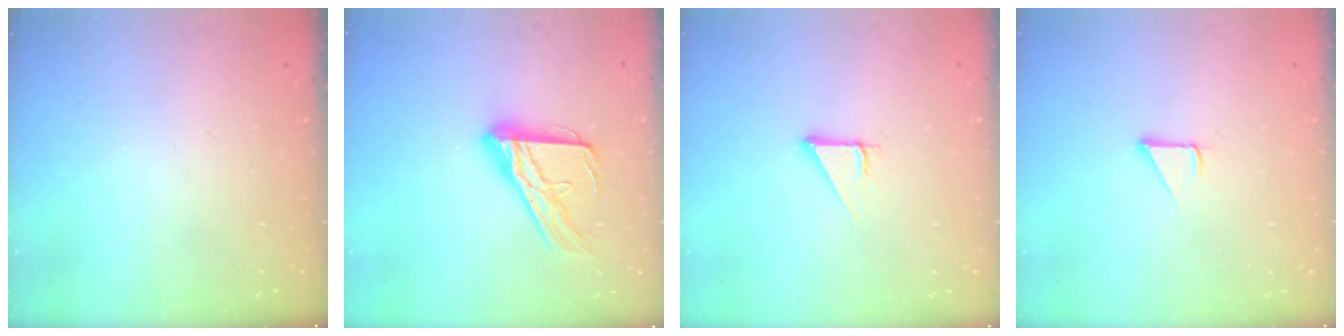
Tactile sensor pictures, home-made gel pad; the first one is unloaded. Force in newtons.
{"total": 16.5, "press": 16.4, "slide": 1.5}
{"total": 2.9, "press": 2.8, "slide": 0.2}
{"total": 1.9, "press": 1.9, "slide": 0.1}